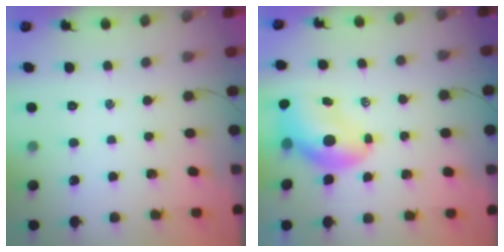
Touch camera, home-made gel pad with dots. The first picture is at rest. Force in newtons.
{"total": 8.3, "press": 8.0, "slide": 2.4}